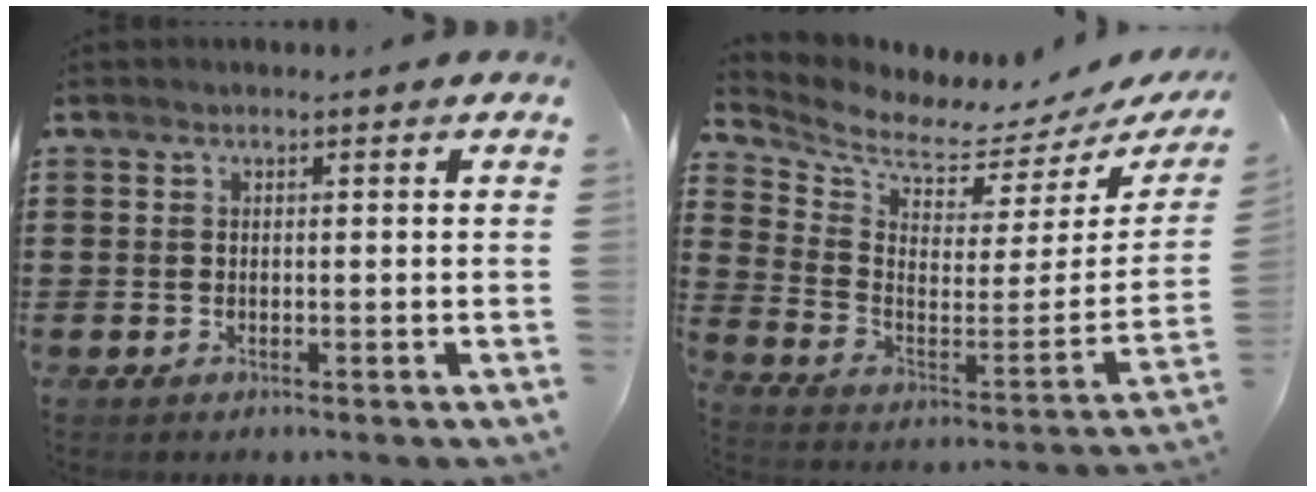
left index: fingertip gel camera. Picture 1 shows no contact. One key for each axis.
{"total": 4.4, "fx": 4.3, "fy": 0.3, "fz": 0.7, "tx": -0.047, "ty": -0.061, "tz": 0.069}